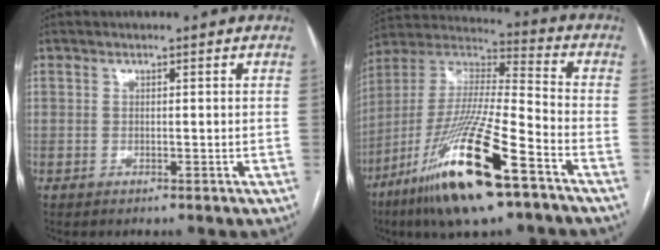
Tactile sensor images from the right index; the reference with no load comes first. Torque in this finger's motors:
{"motor_torque": [1.97, -0.17, 1.05, 0.15]}